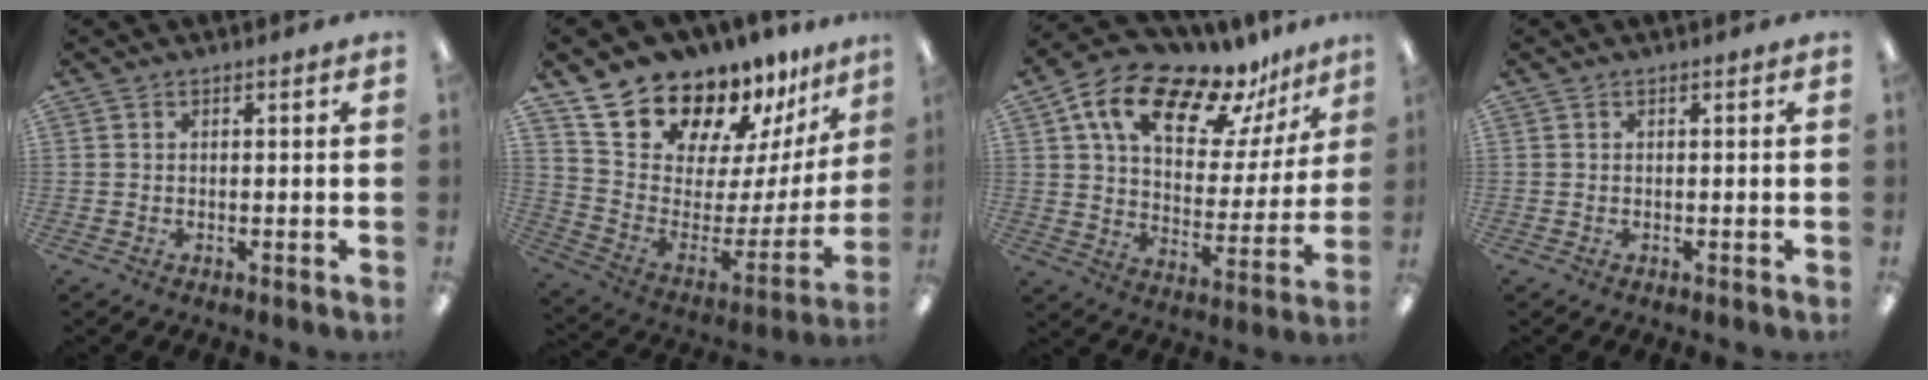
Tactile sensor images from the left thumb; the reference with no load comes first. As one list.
[{"total": 19.3, "force": [16.3, 7.7, 6.8], "torque": [-0.113, -0.135, 0.298]}, {"total": 17.3, "force": [12.8, 7.6, 8.9], "torque": [-0.159, -0.081, 0.222]}, {"total": 0.0}]